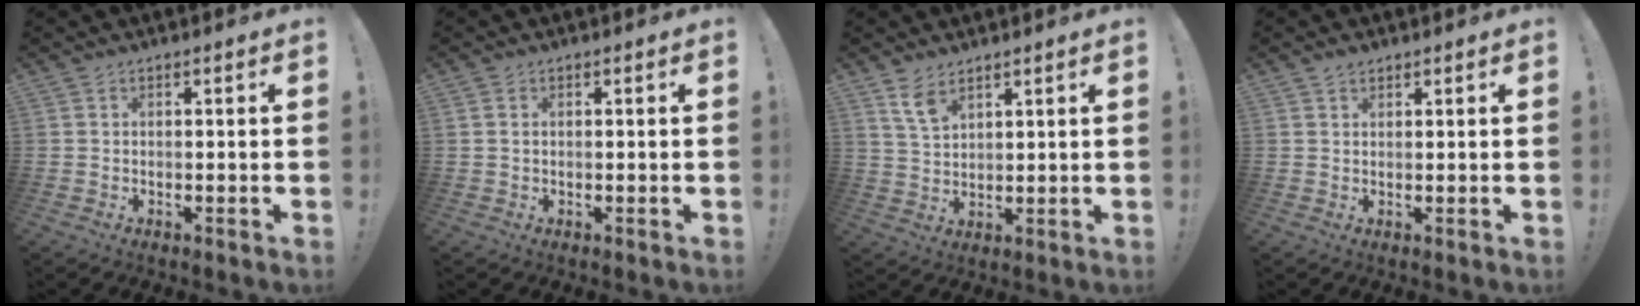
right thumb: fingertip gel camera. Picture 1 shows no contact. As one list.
[{"total": 0.8, "force": [0.3, 0.6, 0.3], "torque": [-0.009, 0.003, 0.006]}, {"total": 6.7, "force": [4.6, 3.4, 3.4], "torque": [-0.055, -0.024, 0.086]}, {"total": 1.6, "force": [1.3, 0.8, 0.5], "torque": [-0.004, -0.006, 0.024]}]